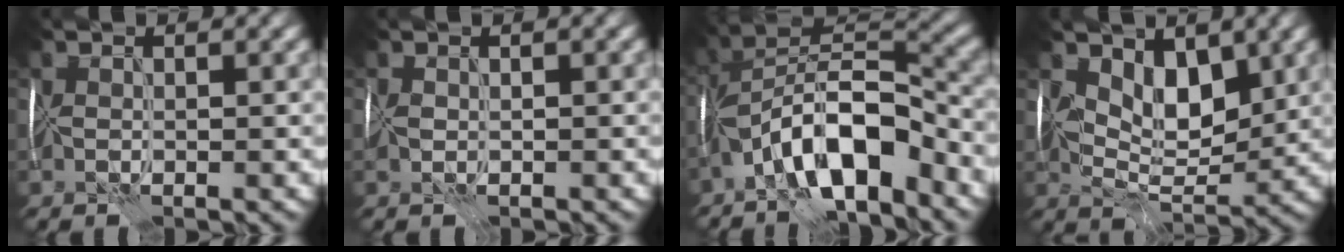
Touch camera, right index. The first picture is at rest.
{"total": 1.6, "force": [-0.3, 0.9, 1.3], "torque": [-0.027, 0.001, -0.006]}
{"total": 10.1, "force": [-5.6, 3.4, 7.6], "torque": [-0.124, 0.021, -0.110]}
{"total": 4.7, "force": [2.1, 2.7, 3.3], "torque": [-0.052, -0.013, 0.035]}